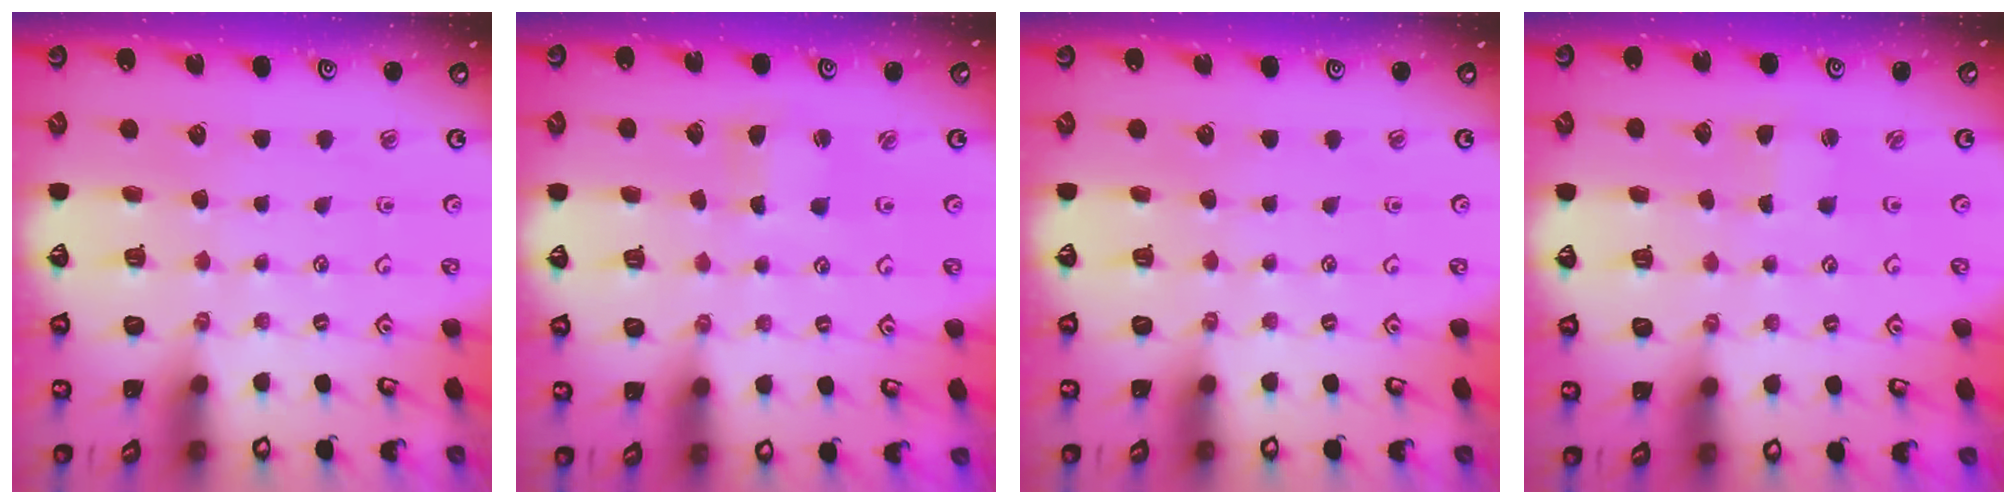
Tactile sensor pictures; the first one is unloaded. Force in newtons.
{"total": 1.5, "press": 1.5, "slide": 0.3}
{"total": 0.0}
{"total": 1.1, "press": 1.1, "slide": 0.2}